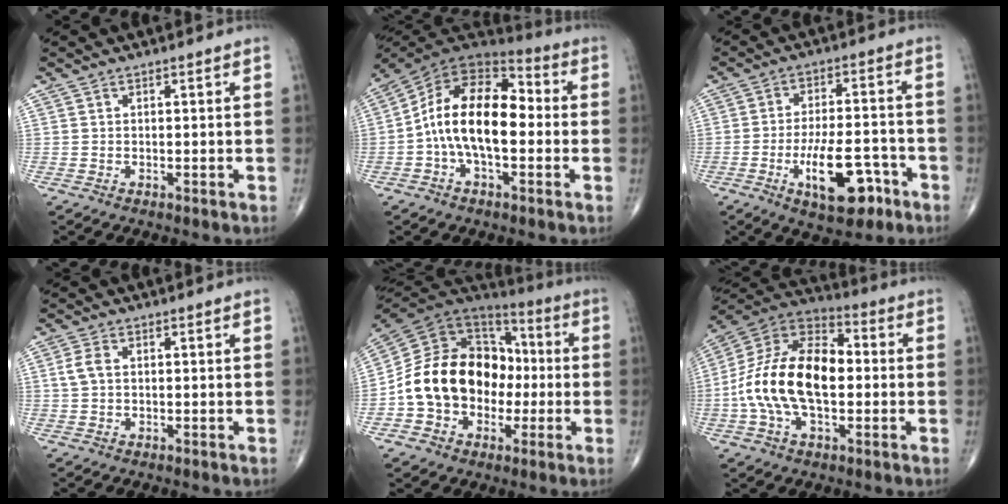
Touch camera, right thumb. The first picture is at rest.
{"total": 16.7, "force": [-1.3, 9.1, 14.0], "torque": [-0.223, 0.043, -0.035]}
{"total": 12.7, "force": [-5.7, 5.3, 10.0], "torque": [-0.148, 0.026, -0.085]}
{"total": 2.8, "force": [0.4, 1.8, 2.2], "torque": [-0.053, 0.007, 0.005]}
{"total": 21.1, "force": [-2.8, 16.3, 13.0], "torque": [-0.201, 0.050, -0.046]}
{"total": 20.9, "force": [-1.2, 12.0, 17.1], "torque": [-0.315, 0.032, -0.026]}